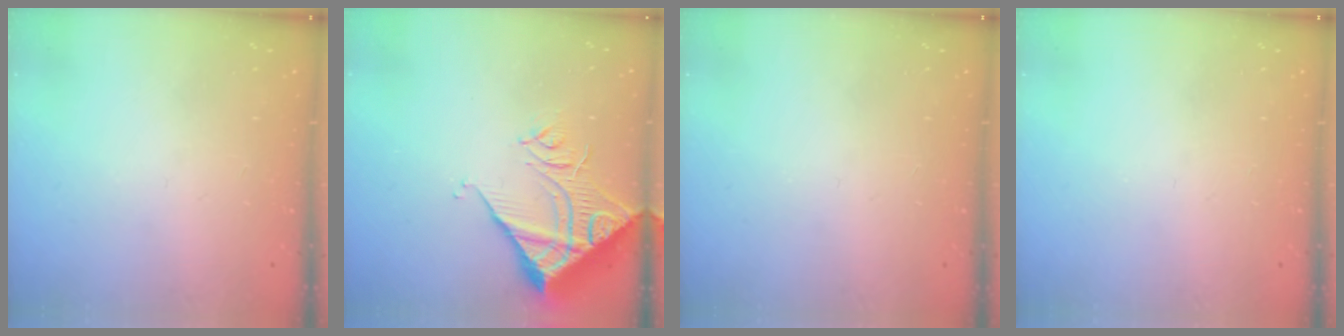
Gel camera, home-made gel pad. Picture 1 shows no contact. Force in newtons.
{"total": 13.9, "press": 13.8, "slide": 1.7}
{"total": 0.0}
{"total": 0.0}